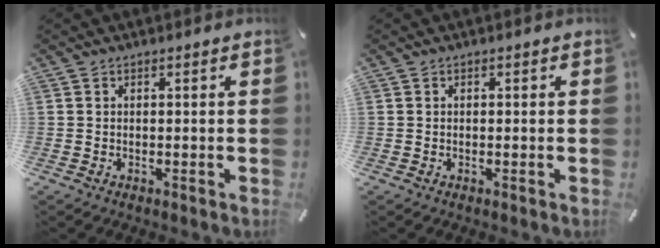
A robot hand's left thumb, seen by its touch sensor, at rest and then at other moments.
{"total": 0.0}